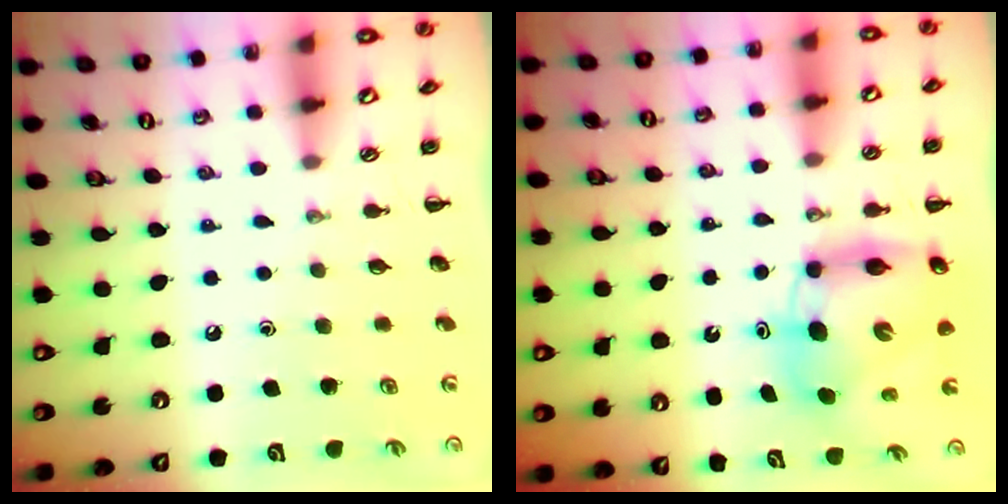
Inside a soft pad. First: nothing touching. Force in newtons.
{"total": 7.9, "press": 7.6, "slide": 2.0}